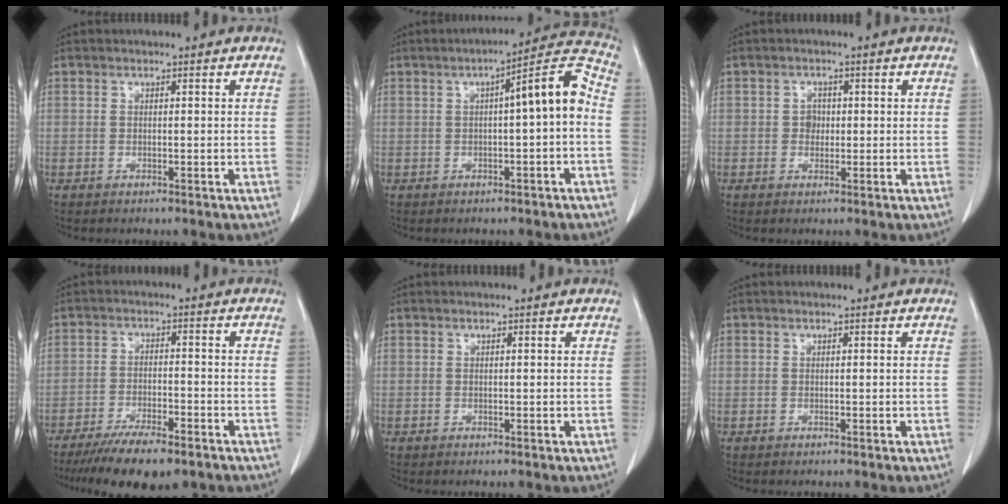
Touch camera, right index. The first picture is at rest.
{"total": 8.1, "force": [0.0, 0.9, 8.0], "torque": [-0.109, 0.029, -0.004]}
{"total": 1.8, "force": [0.1, 1.5, 0.9], "torque": [-0.012, 0.003, 0.000]}
{"total": 10.2, "force": [-7.8, 2.4, 6.2], "torque": [-0.097, -0.018, -0.125]}
{"total": 0.0}
{"total": 0.0}